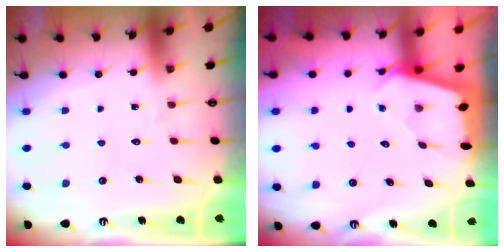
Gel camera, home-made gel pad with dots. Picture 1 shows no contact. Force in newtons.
{"total": 2.5, "press": 2.5, "slide": 0.3}